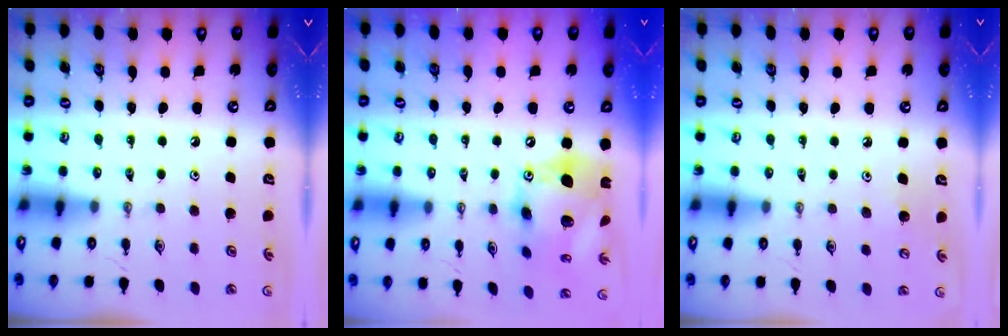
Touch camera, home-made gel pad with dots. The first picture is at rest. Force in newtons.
{"total": 17.9, "press": 17.8, "slide": 1.6}
{"total": 5.4, "press": 5.4, "slide": 0.7}